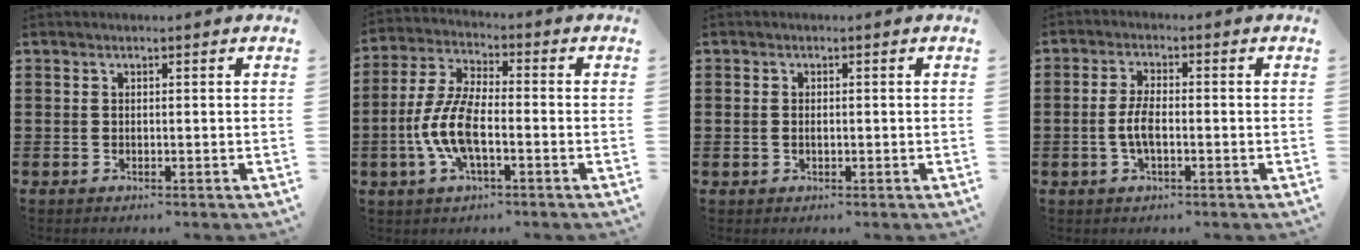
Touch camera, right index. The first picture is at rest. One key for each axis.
{"total": 8.6, "fx": -2.3, "fy": 3.4, "fz": 7.5, "tx": -0.184, "ty": -0.012, "tz": -0.052}
{"total": 1.1, "fx": -0.1, "fy": 0.7, "fz": 0.8, "tx": -0.018, "ty": 0.004, "tz": -0.003}
{"total": 4.4, "fx": -0.8, "fy": 1.7, "fz": 4.0, "tx": -0.094, "ty": -0.001, "tz": -0.022}